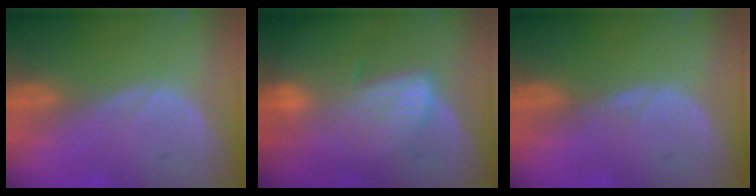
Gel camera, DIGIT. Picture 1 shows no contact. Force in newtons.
{"total": 7.0, "press": 5.9, "slide": 3.8}
{"total": 0.8, "press": 0.8, "slide": 0.1}